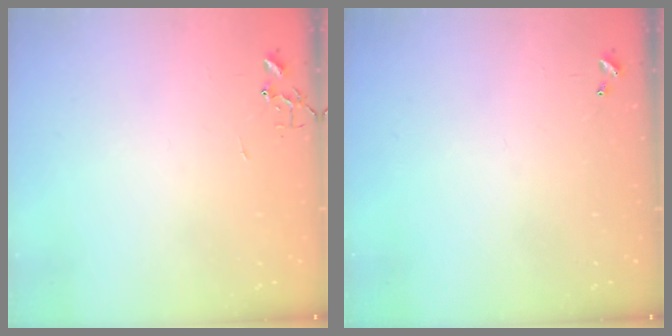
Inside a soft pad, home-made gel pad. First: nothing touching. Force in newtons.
{"total": 0.0}